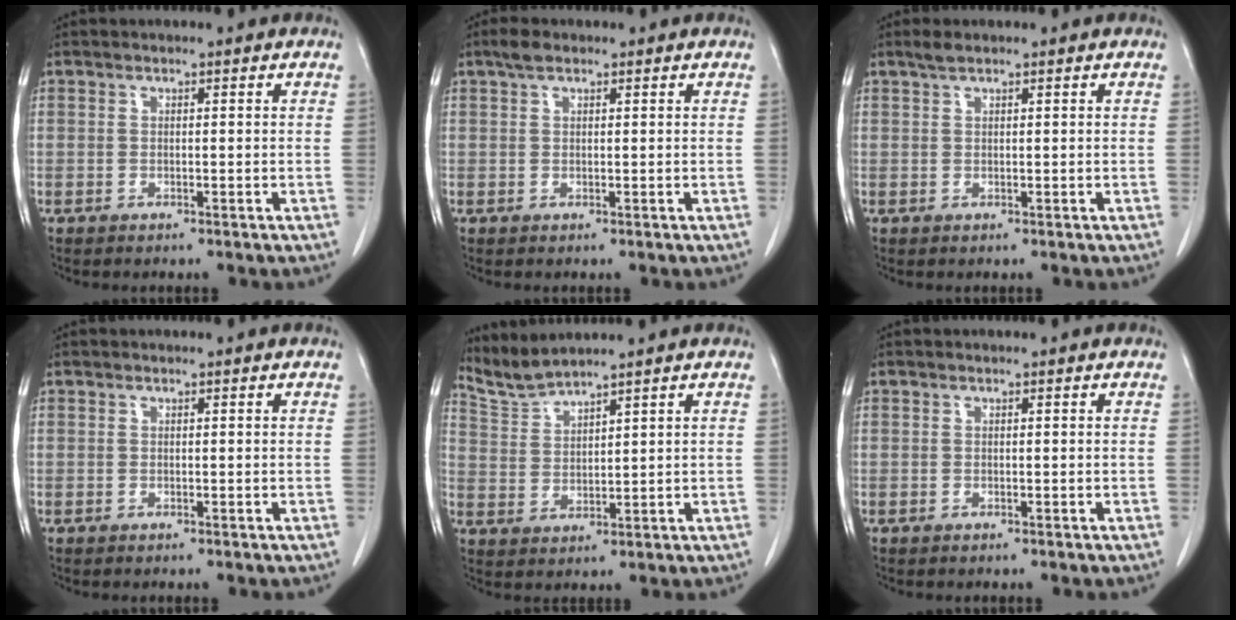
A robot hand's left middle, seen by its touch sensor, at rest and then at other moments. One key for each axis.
{"total": 1.9, "fx": 1.4, "fy": 0.7, "fz": 1.1, "tx": -0.026, "ty": 0.011, "tz": 0.025}
{"total": 1.4, "fx": 1.1, "fy": 0.2, "fz": 0.8, "tx": -0.022, "ty": 0.005, "tz": 0.025}
{"total": 0.0}
{"total": 4.4, "fx": 4.2, "fy": -1.1, "fz": -0.1, "tx": -0.011, "ty": -0.005, "tz": 0.098}
{"total": 0.0}